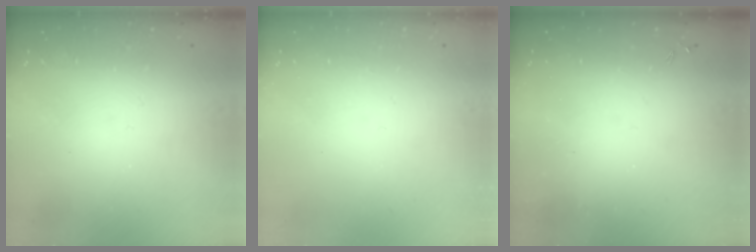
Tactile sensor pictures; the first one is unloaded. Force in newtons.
{"total": 0.0}
{"total": 0.0}